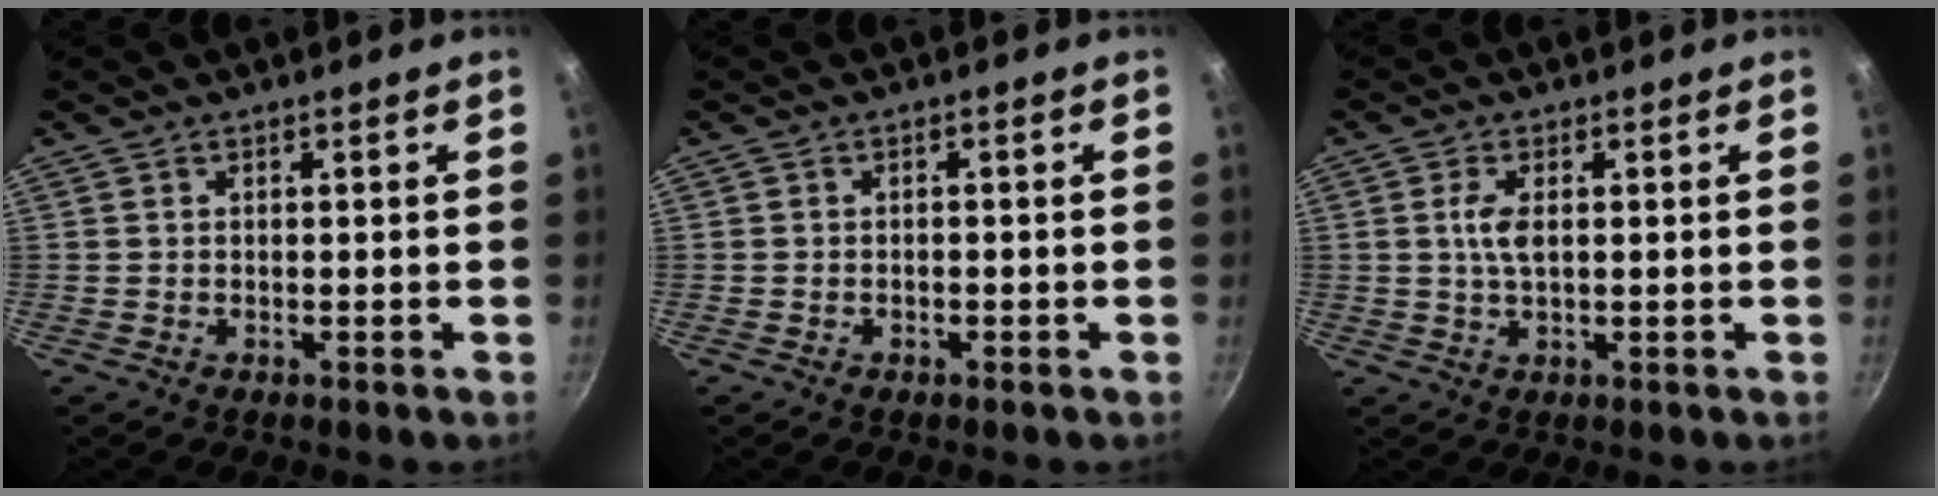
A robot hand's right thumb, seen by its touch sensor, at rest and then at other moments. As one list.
[{"total": 0.9, "force": [-0.6, 0.5, 0.5], "torque": [-0.010, 0.004, -0.010]}, {"total": 3.8, "force": [0.7, 1.7, 3.4], "torque": [-0.069, 0.002, 0.013]}]